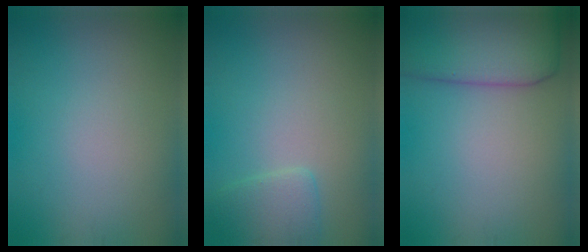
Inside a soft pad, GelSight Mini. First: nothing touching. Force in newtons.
{"total": 2.2, "press": 2.1, "slide": 0.2}
{"total": 6.7, "press": 6.7, "slide": 0.2}